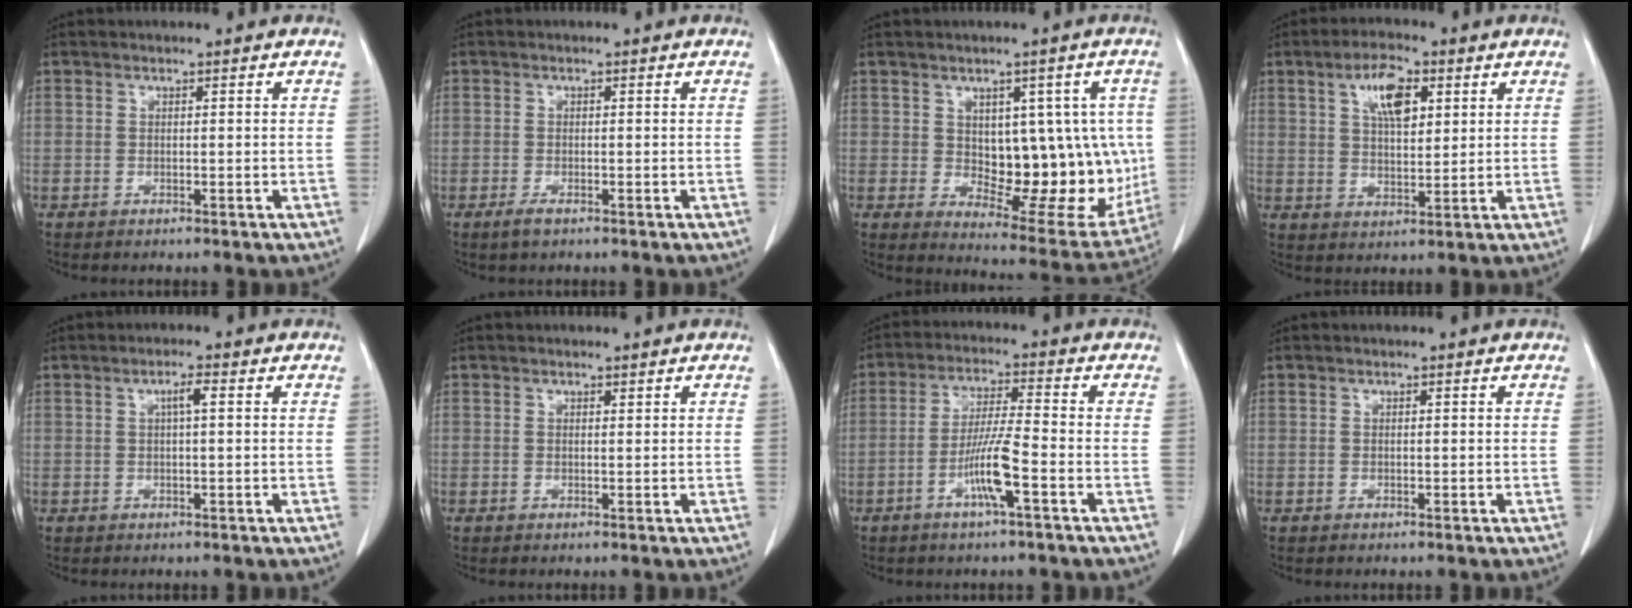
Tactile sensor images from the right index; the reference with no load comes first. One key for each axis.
{"total": 1.5, "fx": -1.0, "fy": 0.5, "fz": 1.0, "tx": -0.024, "ty": -0.002, "tz": -0.016}
{"total": 15.8, "fx": 0.4, "fy": 8.1, "fz": 13.5, "tx": -0.165, "ty": 0.005, "tz": 0.033}
{"total": 7.6, "fx": 3.3, "fy": 3.0, "fz": 6.2, "tx": -0.114, "ty": 0.008, "tz": 0.059}
{"total": 2.0, "fx": 0.5, "fy": 0.1, "fz": 2.0, "tx": -0.034, "ty": 0.005, "tz": 0.007}
{"total": 0.0}
{"total": 7.4, "fx": -2.9, "fy": -0.1, "fz": 6.8, "tx": -0.134, "ty": -0.004, "tz": -0.058}
{"total": 0.0}